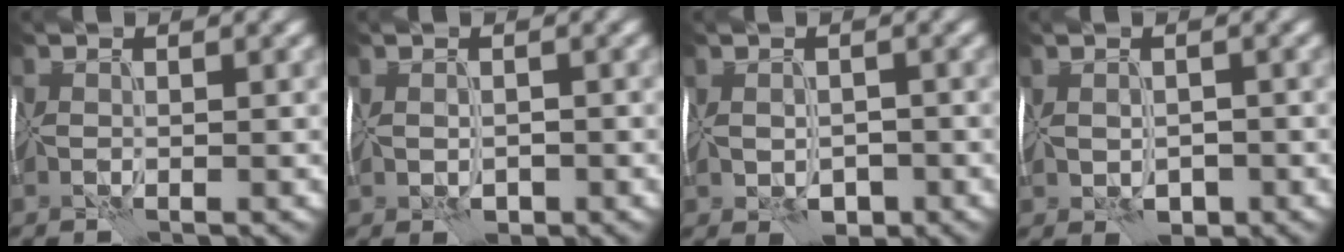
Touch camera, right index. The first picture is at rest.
{"total": 1.3, "force": [-0.1, 1.0, 0.8], "torque": [-0.017, -0.003, 0.002]}
{"total": 2.5, "force": [-0.6, 1.8, 1.6], "torque": [-0.021, -0.002, -0.008]}
{"total": 2.2, "force": [-0.4, 1.6, 1.4], "torque": [-0.022, -0.003, -0.003]}